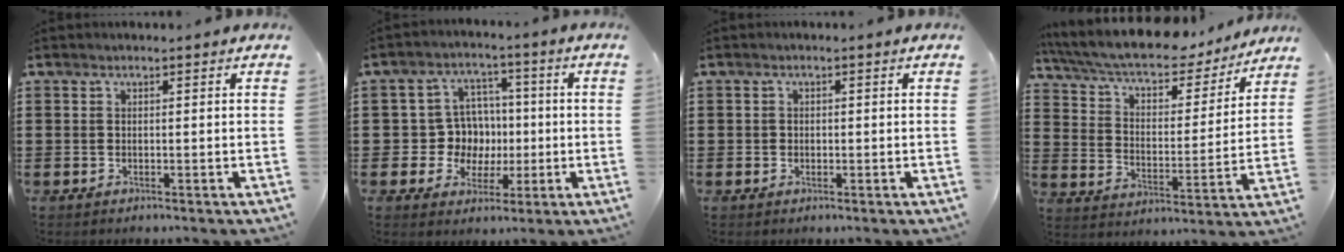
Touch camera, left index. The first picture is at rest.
{"total": 8.0, "force": [0.3, 7.6, 2.5], "torque": [-0.063, 0.012, 0.011]}
{"total": 0.7, "force": [0.0, 0.7, 0.2], "torque": [-0.007, 0.005, -0.002]}
{"total": 8.1, "force": [7.2, 1.5, 3.4], "torque": [-0.096, -0.043, 0.122]}